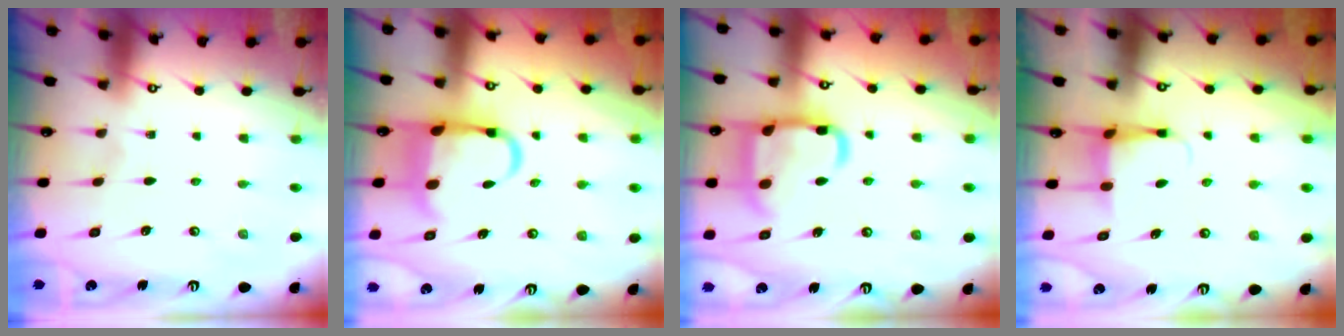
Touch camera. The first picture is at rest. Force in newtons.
{"total": 11.0, "press": 10.8, "slide": 1.8}
{"total": 17.5, "press": 17.4, "slide": 1.6}
{"total": 4.3, "press": 4.3, "slide": 0.1}